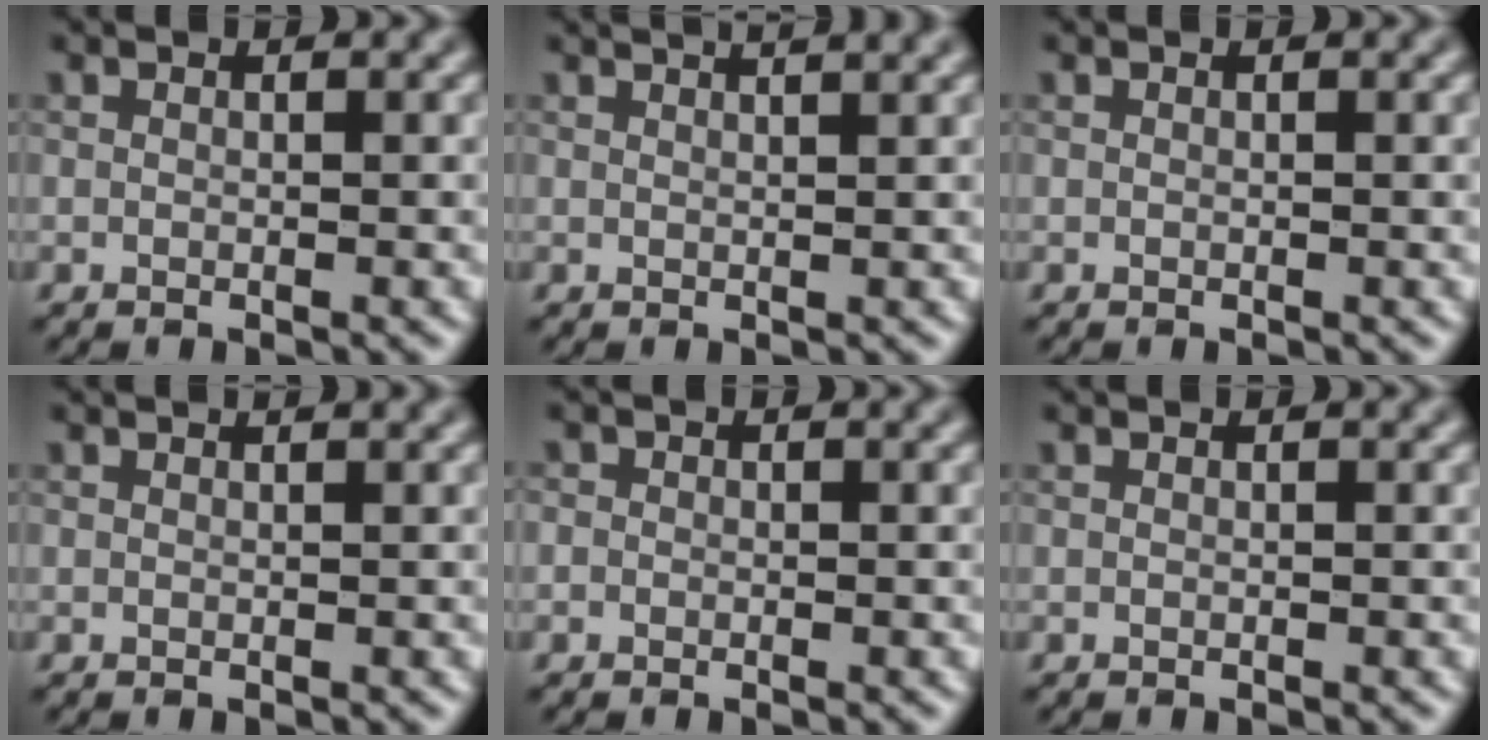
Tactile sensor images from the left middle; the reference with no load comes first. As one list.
[{"total": 4.8, "force": [3.2, 2.1, 2.9], "torque": [-0.010, 0.039, 0.009]}, {"total": 0.0}, {"total": 0.6, "force": [0.6, 0.0, 0.2], "torque": [-0.002, 0.001, 0.008]}, {"total": 0.7, "force": [0.0, 0.7, 0.1], "torque": [0.001, -0.005, -0.006]}, {"total": 0.0}]